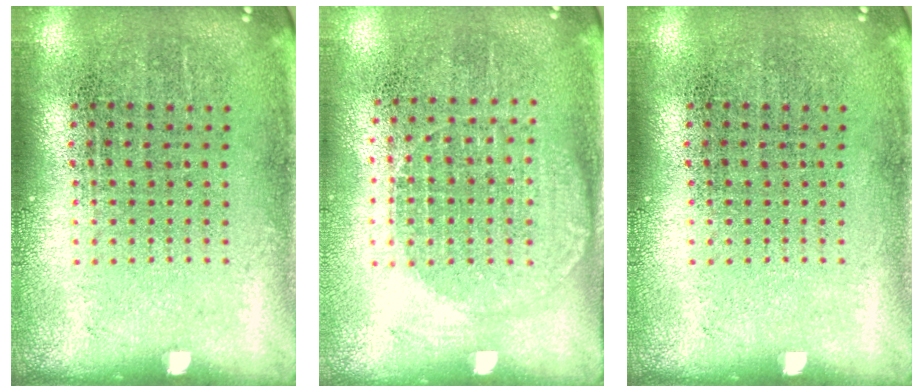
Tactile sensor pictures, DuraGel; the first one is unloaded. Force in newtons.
{"total": 1.2, "press": 1.1, "slide": 0.6}
{"total": 0.0}